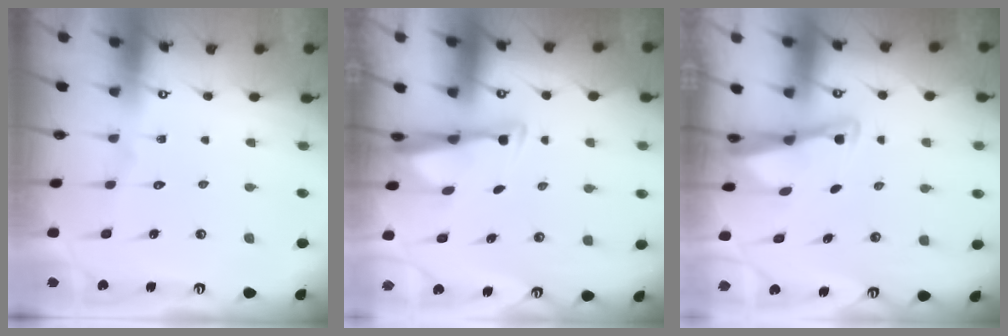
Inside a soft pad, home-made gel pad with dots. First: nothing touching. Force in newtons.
{"total": 3.4, "press": 3.3, "slide": 1.0}
{"total": 2.7, "press": 2.7, "slide": 0.2}